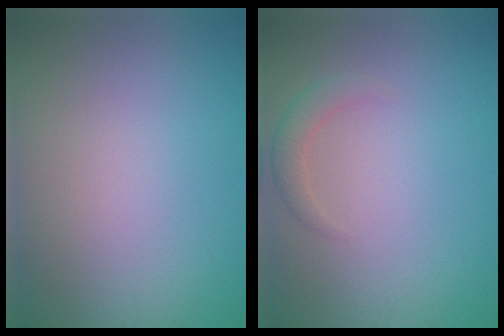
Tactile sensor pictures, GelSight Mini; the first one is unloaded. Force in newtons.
{"total": 1.7, "press": 1.7, "slide": 0.1}